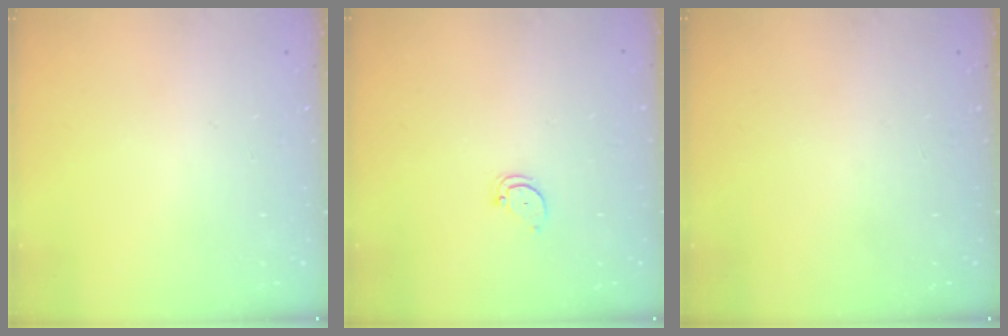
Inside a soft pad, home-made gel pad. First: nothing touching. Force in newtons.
{"total": 2.6, "press": 2.6, "slide": 0.0}
{"total": 0.0}